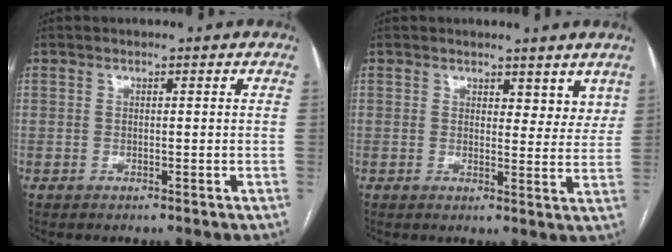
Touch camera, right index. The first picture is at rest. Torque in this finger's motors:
{"motor_torque": [0.03, 0.23, -0.04, 0.00]}